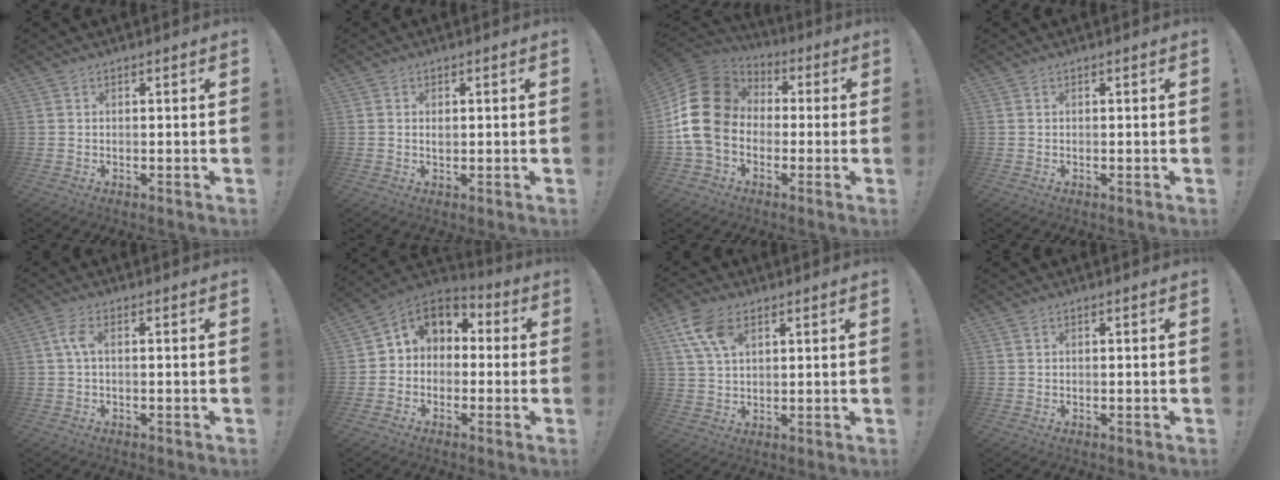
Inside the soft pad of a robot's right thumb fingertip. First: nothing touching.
{"total": 0.8, "force": [0.2, 0.7, 0.4], "torque": [-0.006, 0.003, 0.003]}
{"total": 19.2, "force": [-0.1, 15.0, 12.0], "torque": [-0.216, 0.017, 0.007]}
{"total": 0.0}
{"total": 4.3, "force": [0.4, 1.5, 4.0], "torque": [-0.084, 0.005, 0.005]}
{"total": 6.9, "force": [0.4, 6.2, 3.0], "torque": [-0.042, 0.004, 0.014]}
{"total": 9.7, "force": [4.7, 5.5, 6.4], "torque": [-0.121, -0.009, 0.092]}
{"total": 0.0}